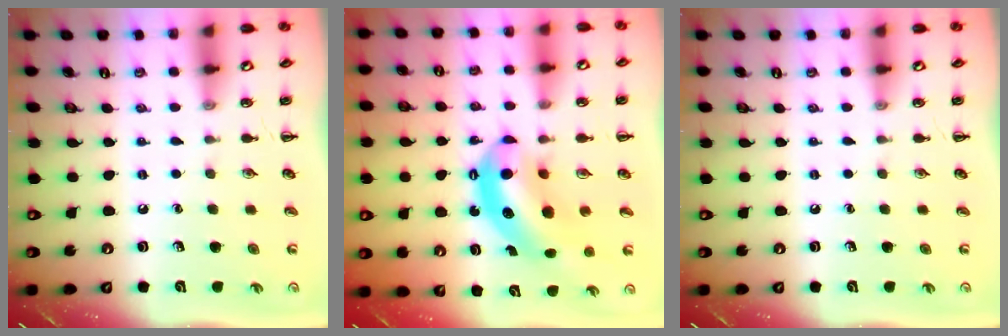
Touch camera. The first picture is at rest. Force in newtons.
{"total": 10.2, "press": 9.9, "slide": 2.5}
{"total": 0.0}